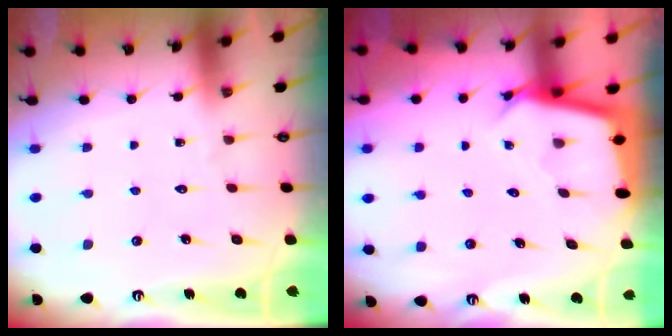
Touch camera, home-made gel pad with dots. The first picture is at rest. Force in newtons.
{"total": 2.7, "press": 2.7, "slide": 0.0}